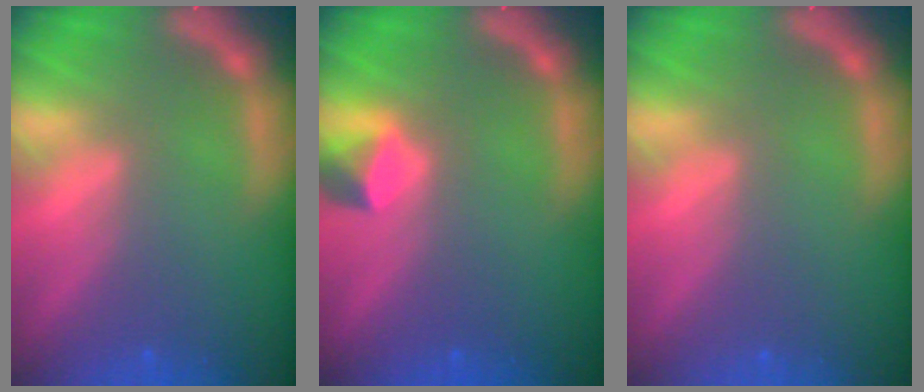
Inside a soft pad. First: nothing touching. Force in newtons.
{"total": 1.9}
{"total": 0.0}